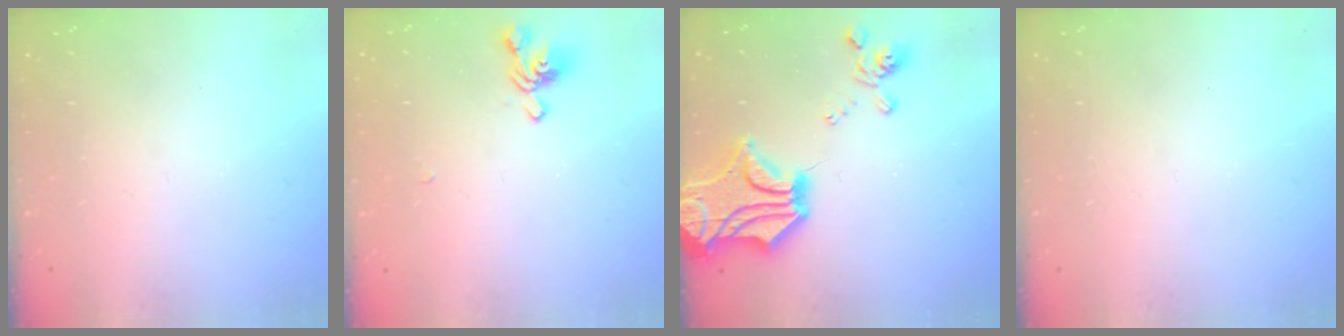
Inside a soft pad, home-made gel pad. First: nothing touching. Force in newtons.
{"total": 1.8, "press": 1.6, "slide": 0.9}
{"total": 10.7, "press": 10.2, "slide": 3.3}
{"total": 0.0}